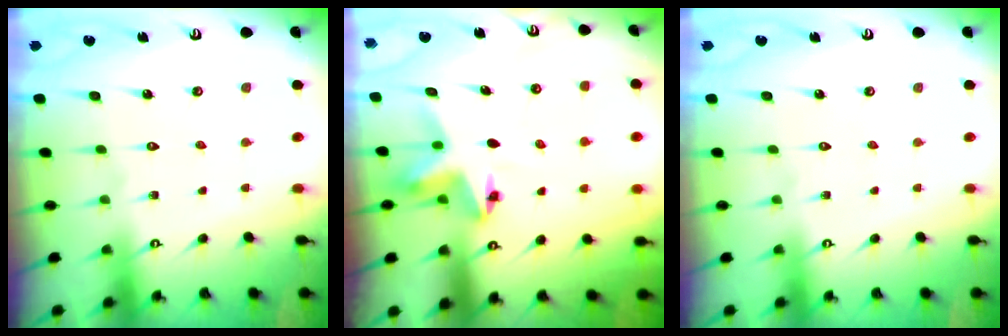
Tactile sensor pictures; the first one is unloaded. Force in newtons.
{"total": 5.5, "press": 5.5, "slide": 0.1}
{"total": 0.0}